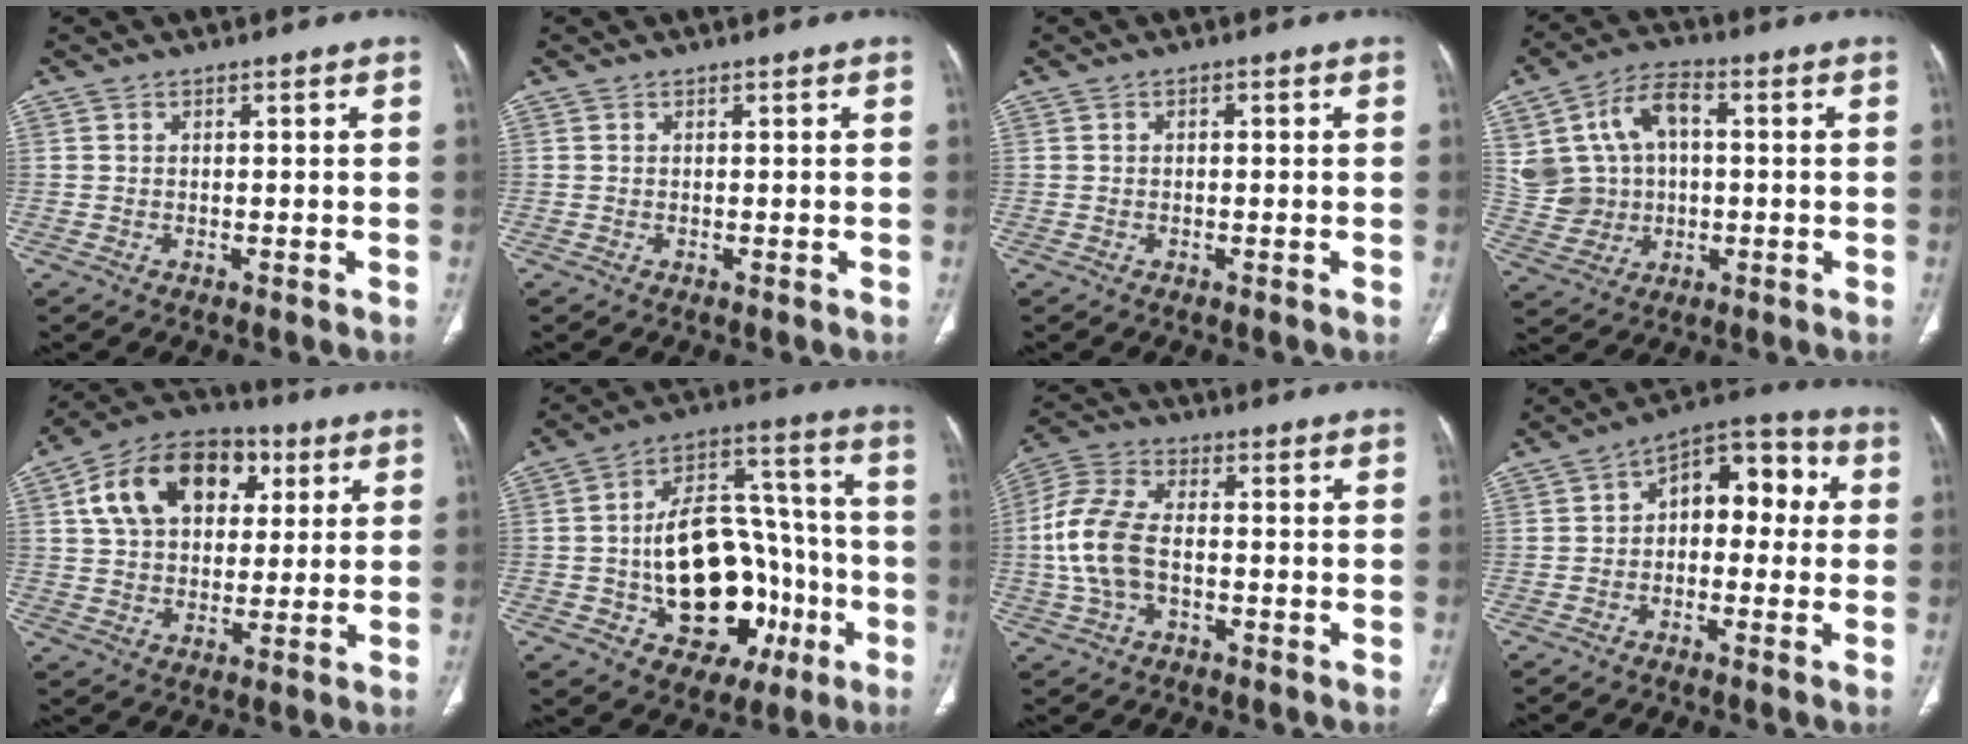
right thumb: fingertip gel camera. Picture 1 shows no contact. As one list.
[{"total": 0.0}, {"total": 0.8, "force": [0.1, 0.5, 0.7], "torque": [-0.009, 0.003, -0.001]}, {"total": 12.2, "force": [2.1, 9.3, 7.6], "torque": [-0.123, 0.019, 0.043]}, {"total": 17.6, "force": [5.6, 12.2, 11.5], "torque": [-0.171, 0.009, 0.088]}, {"total": 25.6, "force": [-5.9, 16.1, 18.9], "torque": [-0.254, 0.046, -0.070]}, {"total": 11.6, "force": [-1.4, 7.0, 9.1], "torque": [-0.200, 0.028, -0.031]}, {"total": 11.3, "force": [0.9, 7.1, 8.8], "torque": [-0.080, 0.044, -0.002]}]